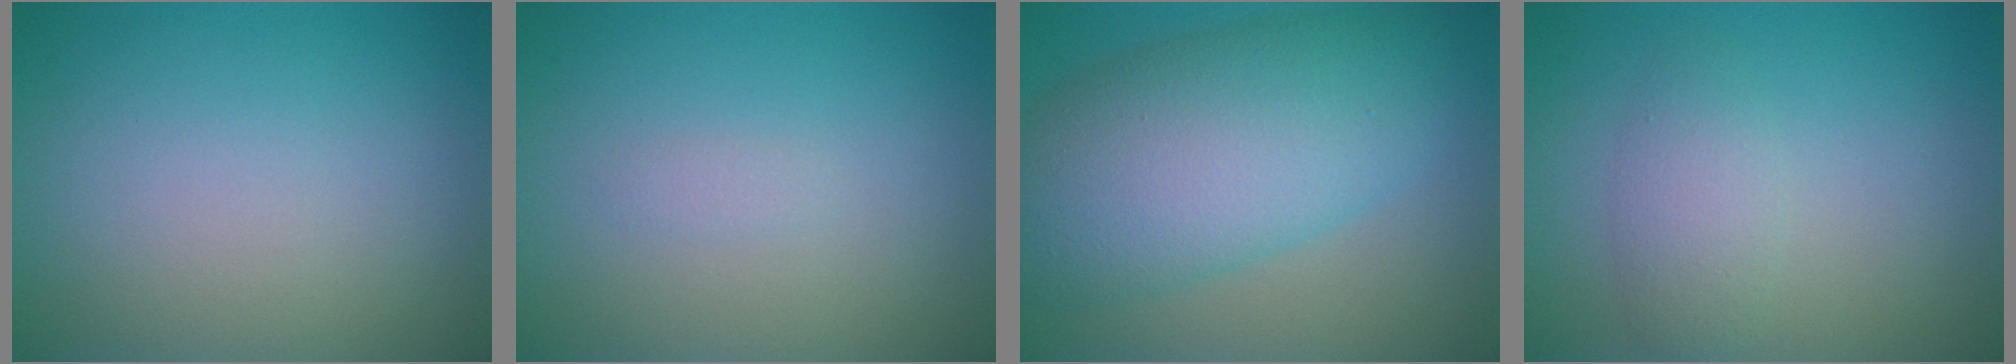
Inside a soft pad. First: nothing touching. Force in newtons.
{"total": 0.5, "press": 0.5, "slide": 0.0}
{"total": 10.5, "press": 10.5, "slide": 0.2}
{"total": 2.4, "press": 2.4, "slide": 0.0}